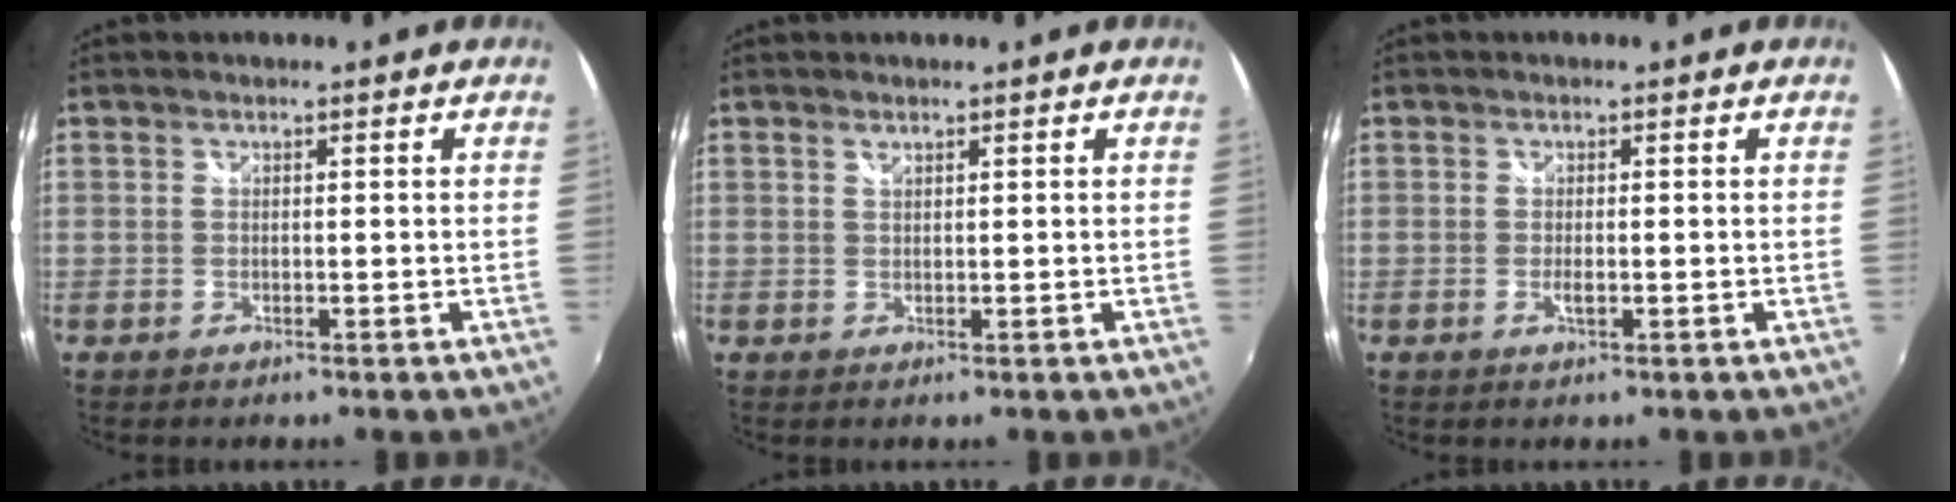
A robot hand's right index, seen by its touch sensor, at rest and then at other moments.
{"total": 0.7, "force": [0.6, 0.2, 0.3], "torque": [-0.005, 0.001, 0.010]}
{"total": 1.4, "force": [-0.4, 0.4, 1.2], "torque": [-0.024, -0.003, -0.008]}